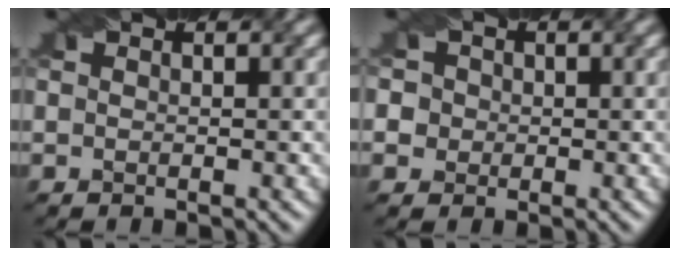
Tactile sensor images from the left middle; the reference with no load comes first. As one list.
[{"total": 4.6, "force": [0.9, 4.3, 1.5], "torque": [-0.025, 0.035, -0.006]}]